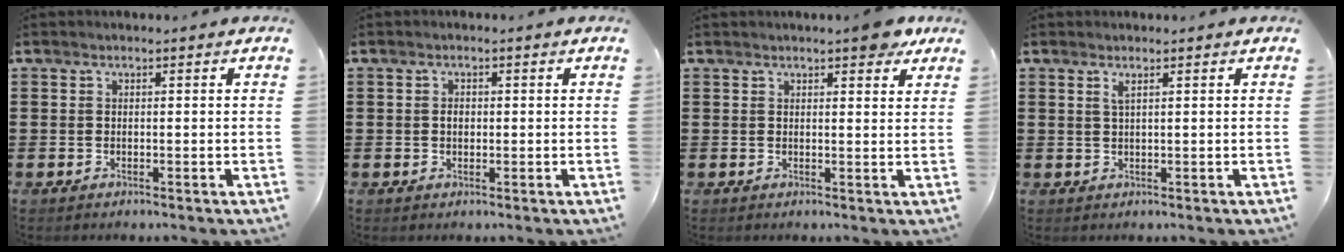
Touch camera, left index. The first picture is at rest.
{"total": 1.3, "force": [0.0, 0.9, 1.0], "torque": [-0.022, 0.005, -0.001]}
{"total": 4.1, "force": [3.2, 1.1, 2.4], "torque": [-0.030, -0.005, 0.053]}
{"total": 1.4, "force": [0.8, 0.2, 1.2], "torque": [-0.026, 0.001, 0.013]}